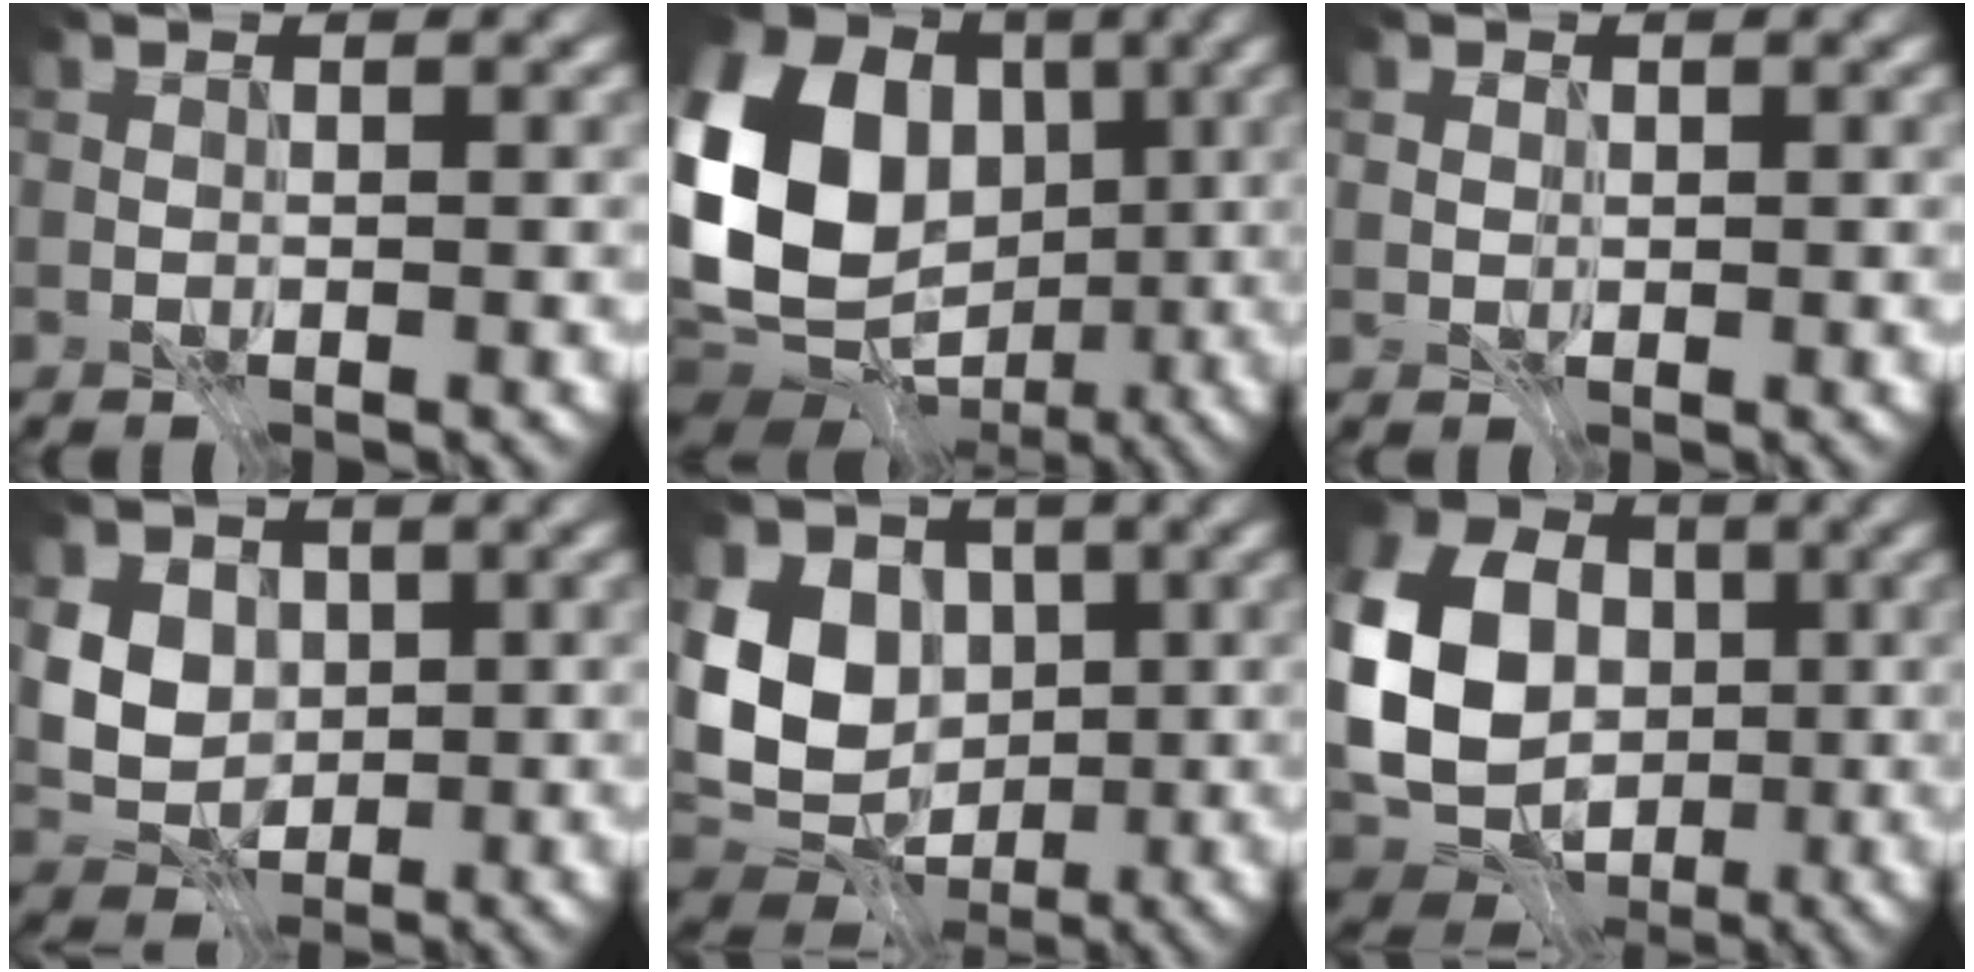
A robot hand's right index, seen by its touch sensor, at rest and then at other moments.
{"total": 18.1, "force": [-0.1, 14.1, 11.3], "torque": [-0.239, 0.008, 0.005]}
{"total": 1.0, "force": [0.2, 0.9, 0.4], "torque": [-0.009, -0.002, 0.006]}
{"total": 4.9, "force": [0.7, 4.1, 2.7], "torque": [-0.051, 0.005, 0.001]}
{"total": 10.0, "force": [0.4, 7.8, 6.2], "torque": [-0.123, -0.002, -0.007]}
{"total": 13.2, "force": [-0.6, 10.4, 8.0], "torque": [-0.186, -0.007, -0.019]}